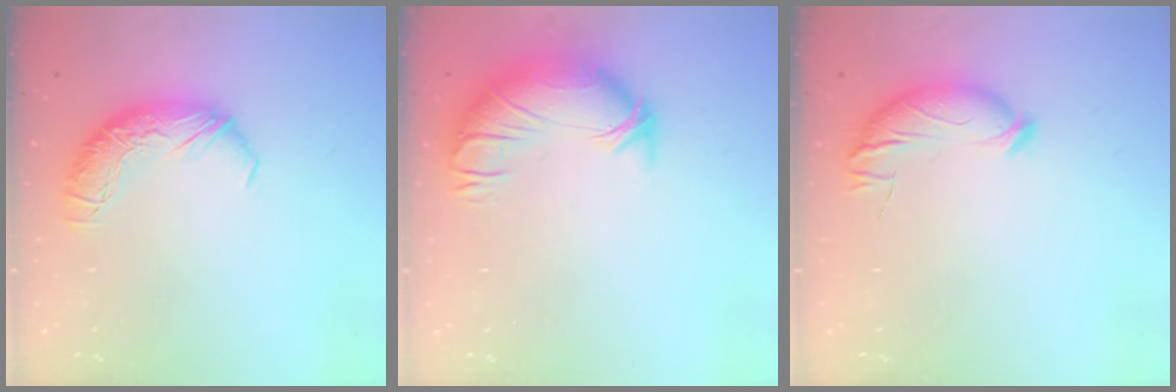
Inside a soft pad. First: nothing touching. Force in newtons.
{"total": 3.4, "press": 0.5, "slide": 3.3}
{"total": 4.4, "press": 4.3, "slide": 1.1}